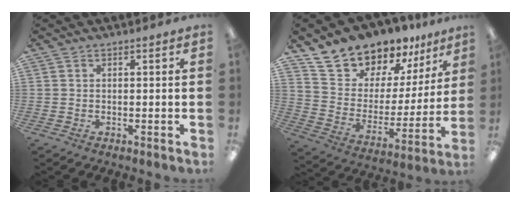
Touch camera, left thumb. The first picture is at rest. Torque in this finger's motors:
{"motor_torque": [0.47, 0.47, 1.44, -1.30, 0.19]}